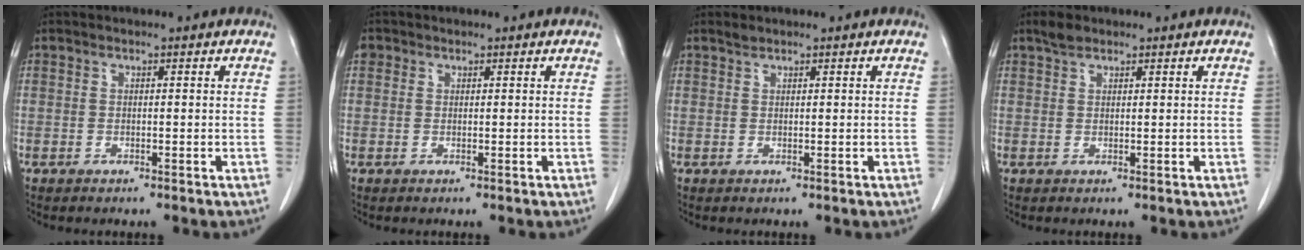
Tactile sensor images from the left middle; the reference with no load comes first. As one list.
[{"total": 1.2, "force": [0.6, 1.0, 0.2], "torque": [0.002, 0.007, 0.009]}, {"total": 0.6, "force": [0.6, 0.1, 0.0], "torque": [-0.007, -0.001, 0.014]}, {"total": 1.7, "force": [1.4, 0.7, 0.7], "torque": [-0.018, 0.005, 0.026]}]